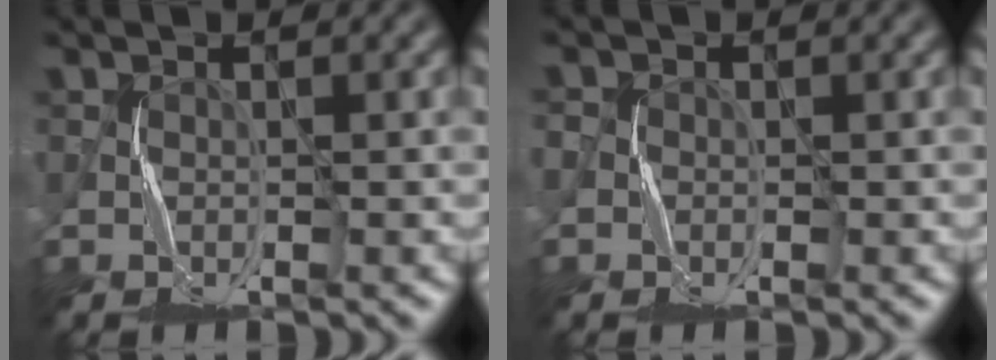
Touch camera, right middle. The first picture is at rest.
{"total": 1.0, "force": [-0.6, 0.4, -0.6], "torque": [0.012, -0.002, -0.014]}